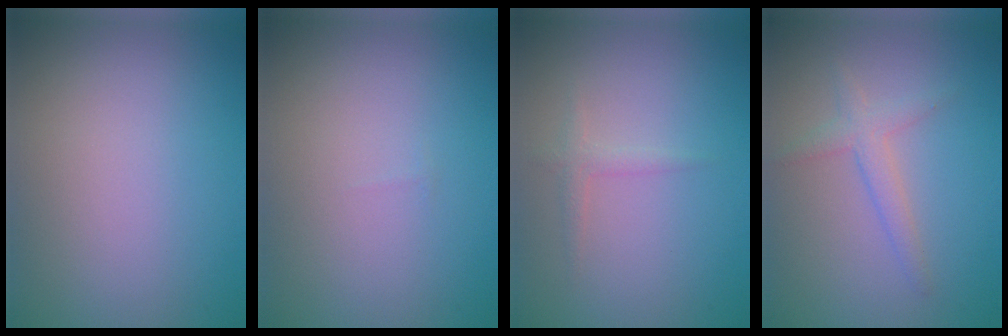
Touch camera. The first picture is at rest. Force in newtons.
{"total": 0.0}
{"total": 1.1, "press": 1.1, "slide": 0.0}
{"total": 2.0, "press": 2.0, "slide": 0.1}